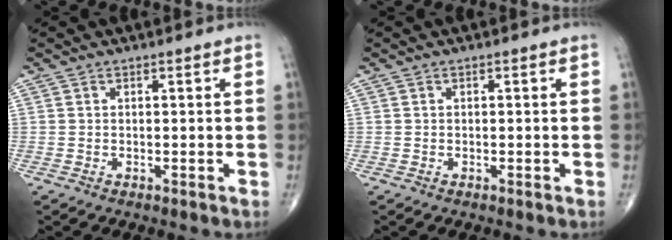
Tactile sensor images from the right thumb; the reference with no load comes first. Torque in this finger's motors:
{"motor_torque": [0.23, -0.04, -0.11, -0.12, -0.03]}